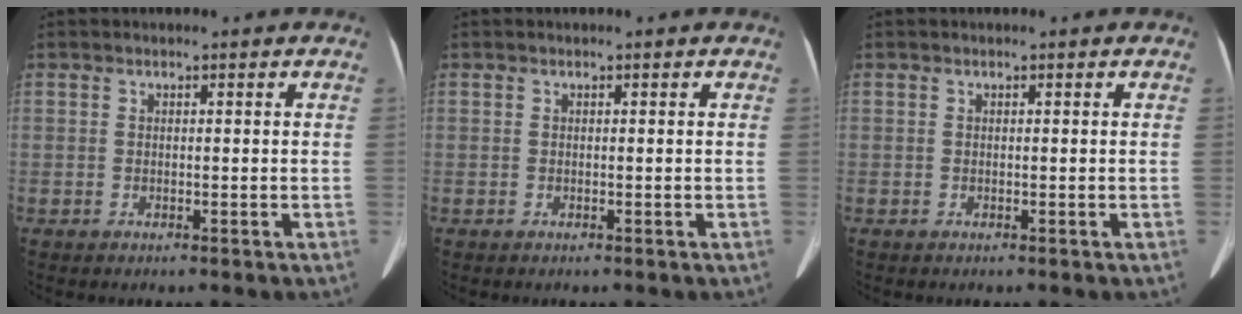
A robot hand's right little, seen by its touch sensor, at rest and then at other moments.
{"total": 0.0}
{"total": 0.0}